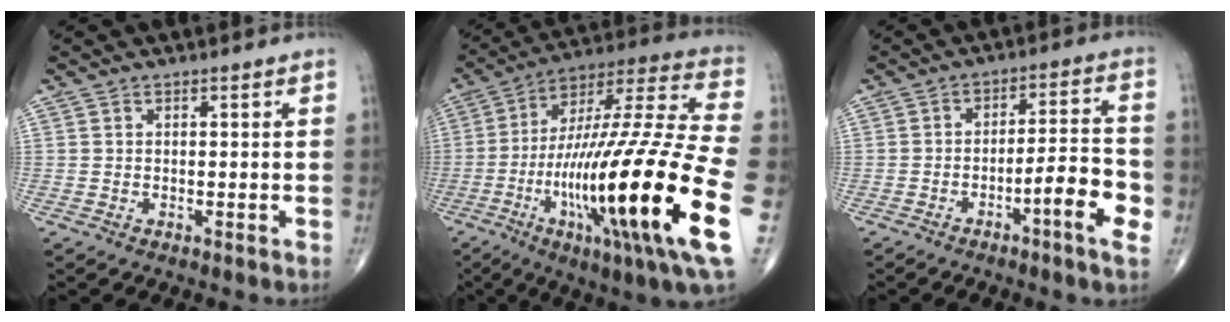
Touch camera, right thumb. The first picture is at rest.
{"total": 34.7, "force": [-8.7, 6.5, 33.0], "torque": [-0.567, 0.004, -0.144]}
{"total": 10.0, "force": [-3.8, 1.4, 9.1], "torque": [-0.130, 0.023, -0.057]}